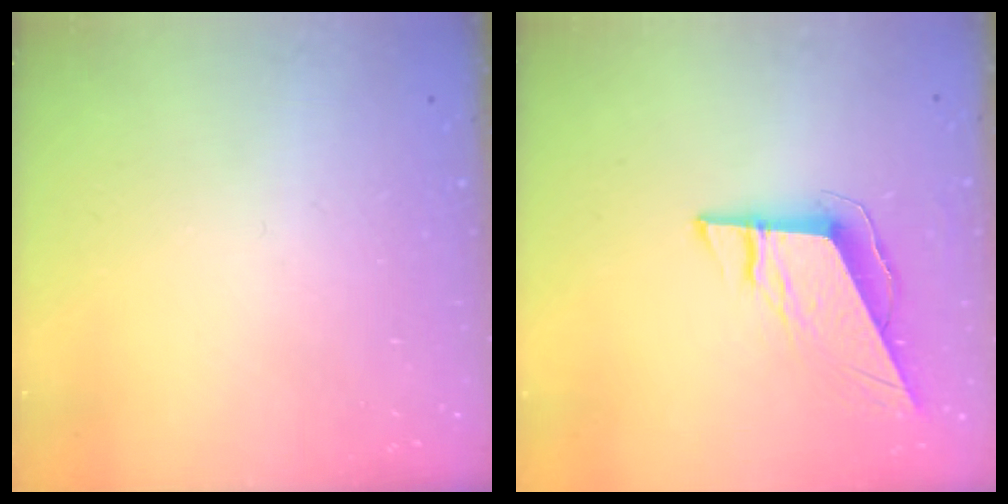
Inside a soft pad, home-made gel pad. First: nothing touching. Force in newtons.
{"total": 9.3, "press": 9.2, "slide": 1.3}